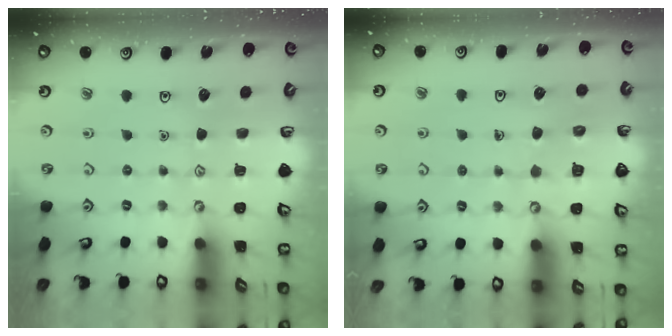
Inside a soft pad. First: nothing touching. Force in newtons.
{"total": 6.1, "press": 6.1, "slide": 0.5}